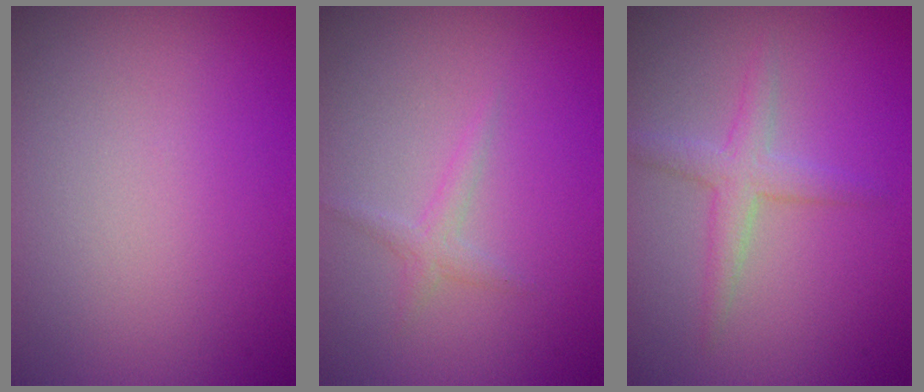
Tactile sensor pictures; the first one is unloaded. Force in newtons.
{"total": 1.3, "press": 1.3, "slide": 0.1}
{"total": 2.5, "press": 2.5, "slide": 0.1}